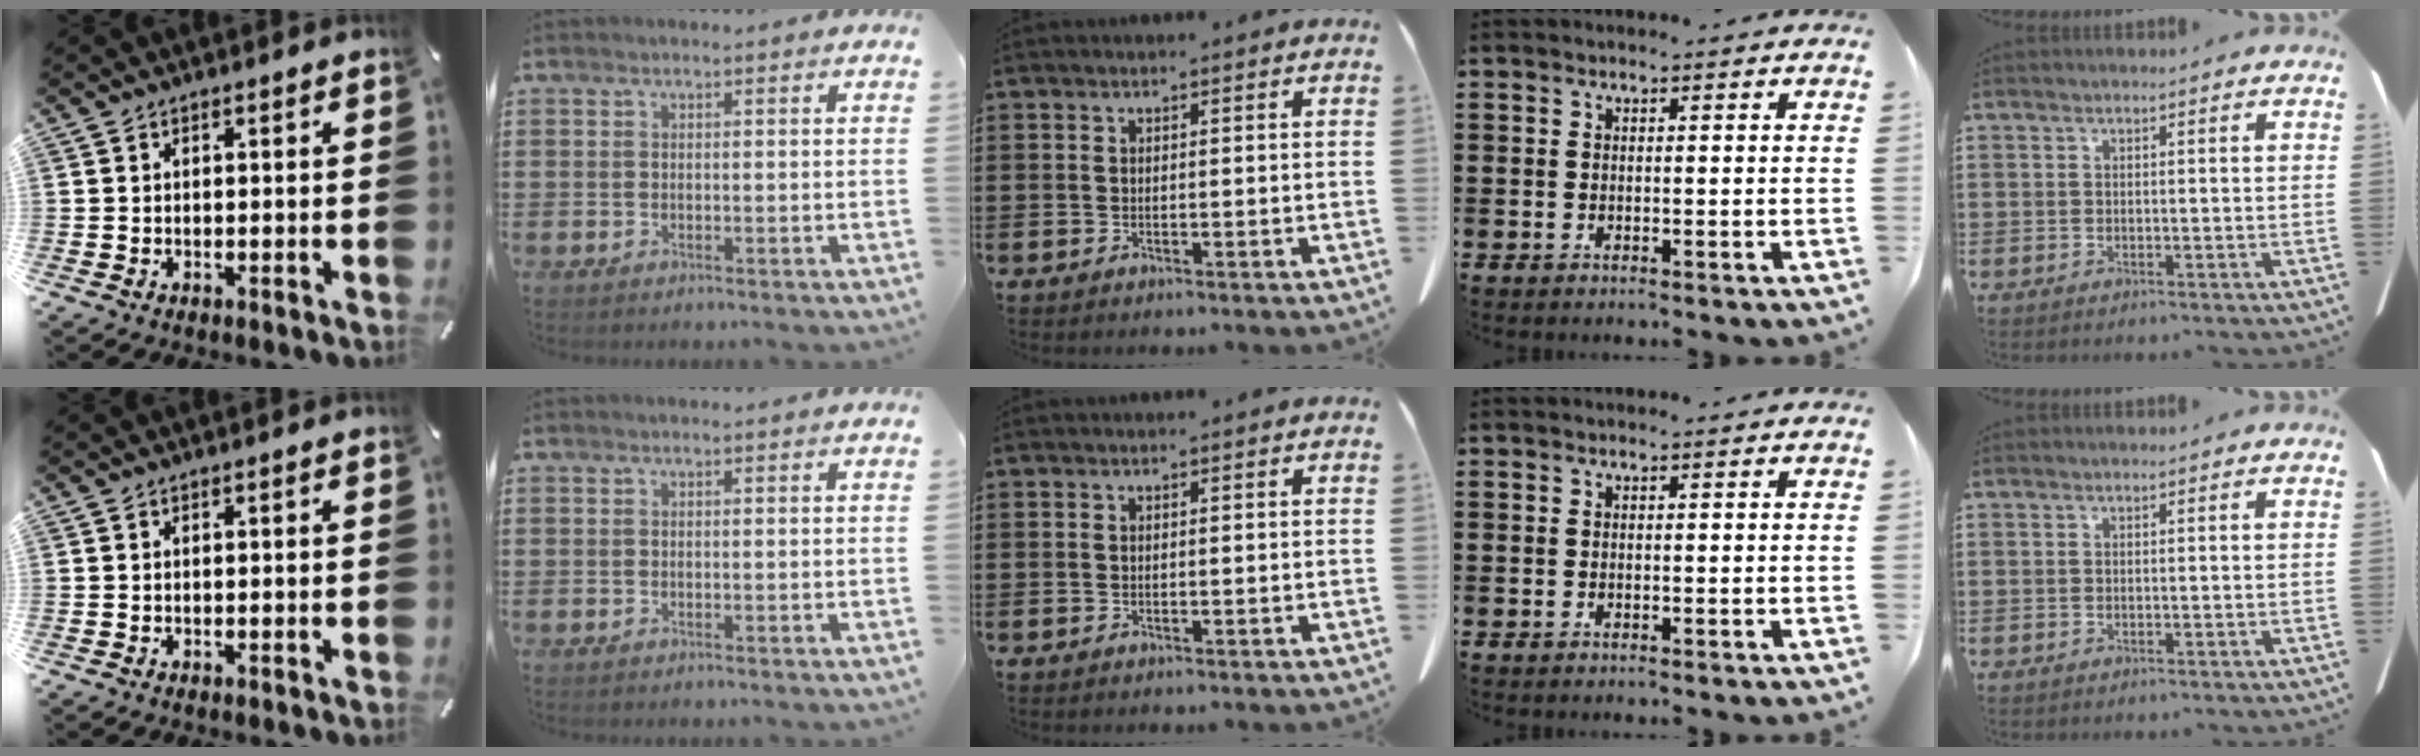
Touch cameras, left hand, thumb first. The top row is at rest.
{}